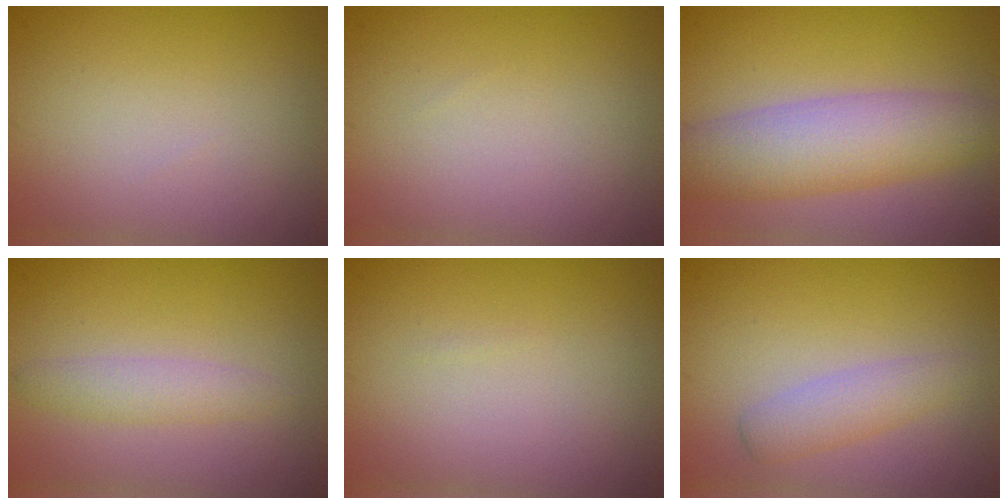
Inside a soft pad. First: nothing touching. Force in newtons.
{"total": 0.0}
{"total": 6.7, "press": 6.7, "slide": 0.2}
{"total": 2.0, "press": 2.0, "slide": 0.1}
{"total": 0.0}
{"total": 2.5, "press": 2.5, "slide": 0.0}